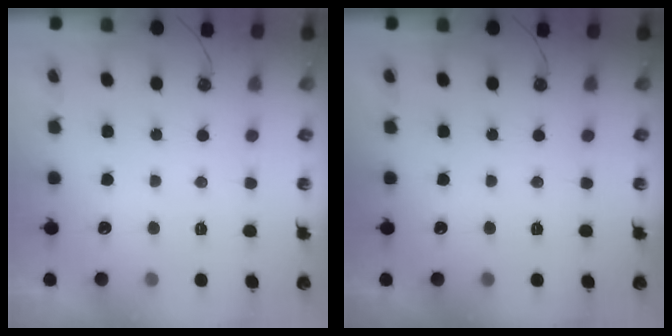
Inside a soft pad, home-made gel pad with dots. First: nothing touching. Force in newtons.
{"total": 0.0}